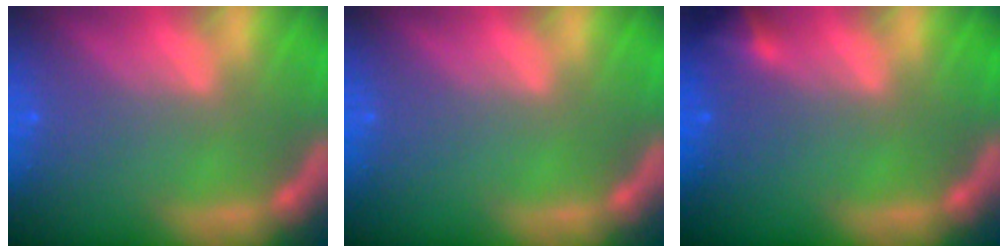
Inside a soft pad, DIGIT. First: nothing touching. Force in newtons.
{"total": 0.0}
{"total": 1.9}